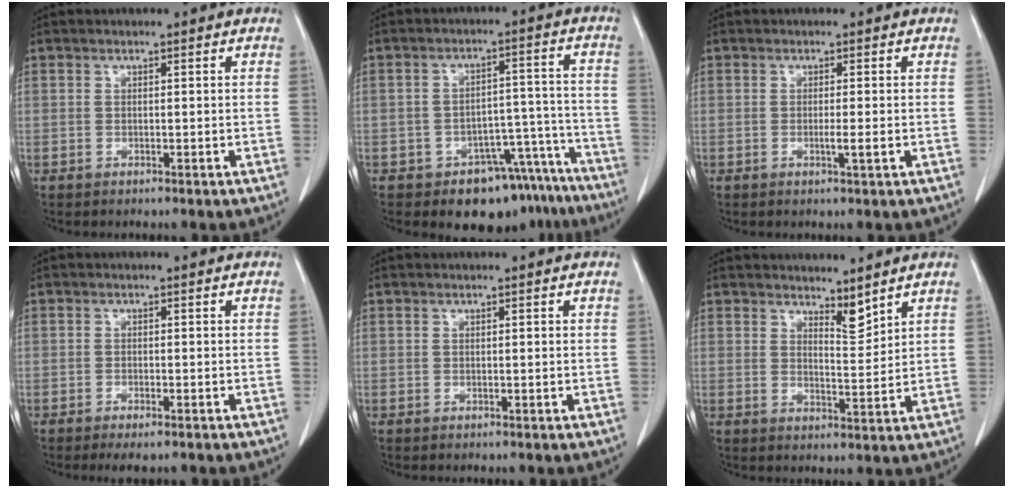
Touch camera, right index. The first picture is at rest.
{"total": 11.1, "force": [-8.4, 6.2, 3.7], "torque": [-0.005, 0.064, -0.112]}
{"total": 1.8, "force": [-0.4, -0.3, 1.7], "torque": [-0.029, -0.005, -0.008]}
{"total": 2.7, "force": [-2.0, 0.6, 1.7], "torque": [-0.022, -0.006, -0.028]}
{"total": 0.0}
{"total": 3.5, "force": [3.1, 0.6, 1.5], "torque": [-0.025, -0.013, 0.058]}